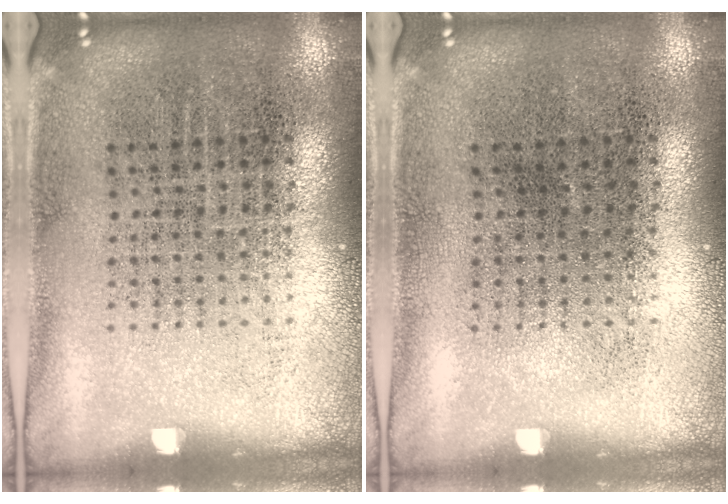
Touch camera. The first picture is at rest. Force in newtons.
{"total": 0.0}